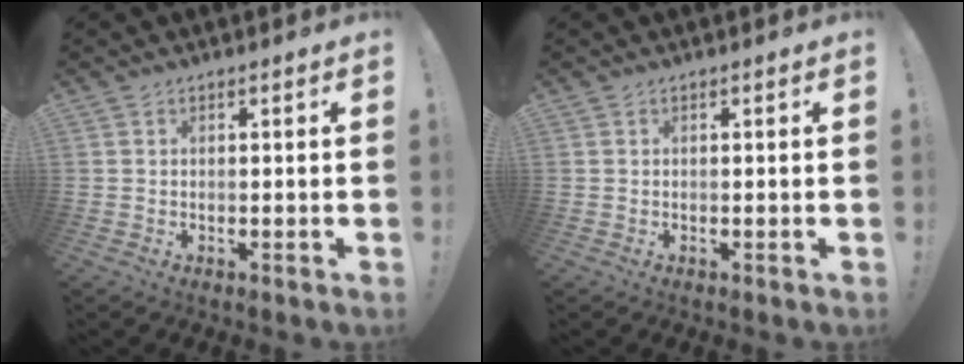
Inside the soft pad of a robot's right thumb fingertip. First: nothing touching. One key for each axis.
{"total": 0.0}